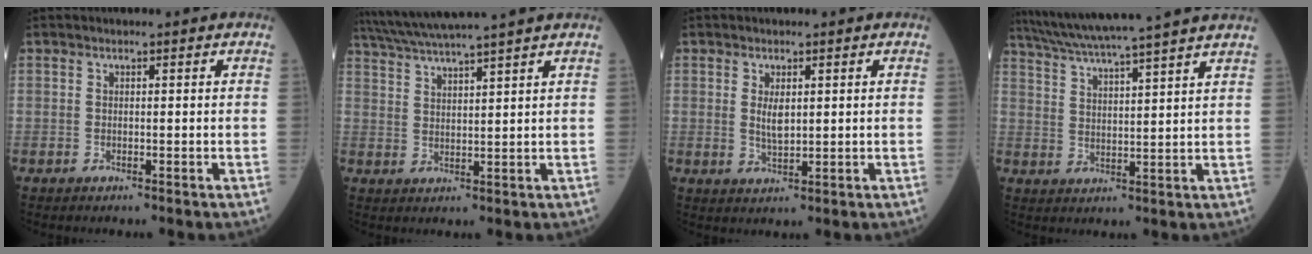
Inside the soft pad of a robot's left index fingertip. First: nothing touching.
{"total": 11.4, "force": [9.9, -1.8, 5.3], "torque": [-0.098, 0.019, 0.154]}
{"total": 2.7, "force": [0.6, 1.0, 2.4], "torque": [-0.050, -0.006, 0.015]}
{"total": 17.5, "force": [15.3, -1.6, 8.3], "torque": [-0.150, 0.002, 0.218]}